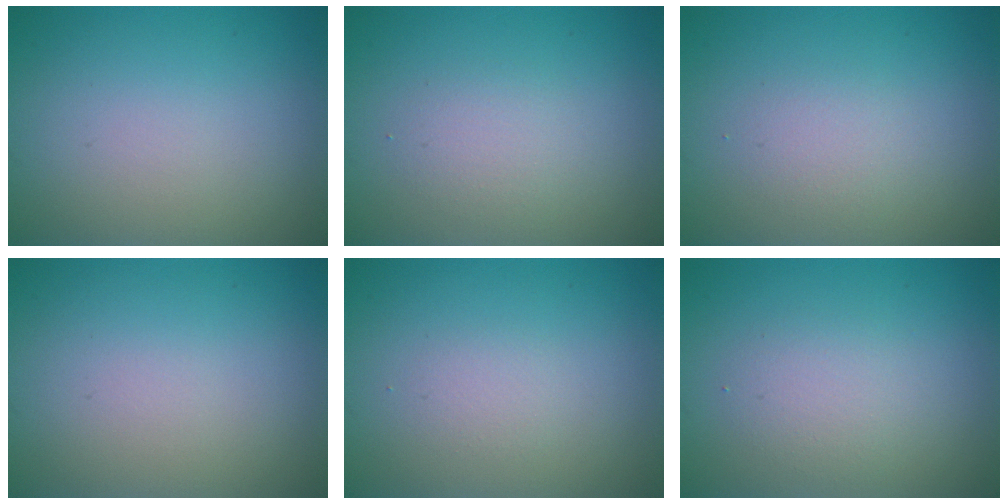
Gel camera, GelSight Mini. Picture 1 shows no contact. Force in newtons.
{"total": 1.8, "press": 1.8, "slide": 0.1}
{"total": 1.5, "press": 1.5, "slide": 0.1}
{"total": 0.0}
{"total": 0.9, "press": 0.9, "slide": 0.2}
{"total": 2.0, "press": 2.0, "slide": 0.1}